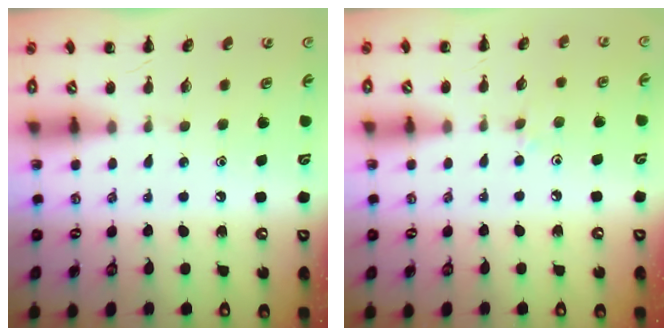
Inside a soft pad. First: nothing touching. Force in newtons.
{"total": 5.5, "press": 5.3, "slide": 1.6}